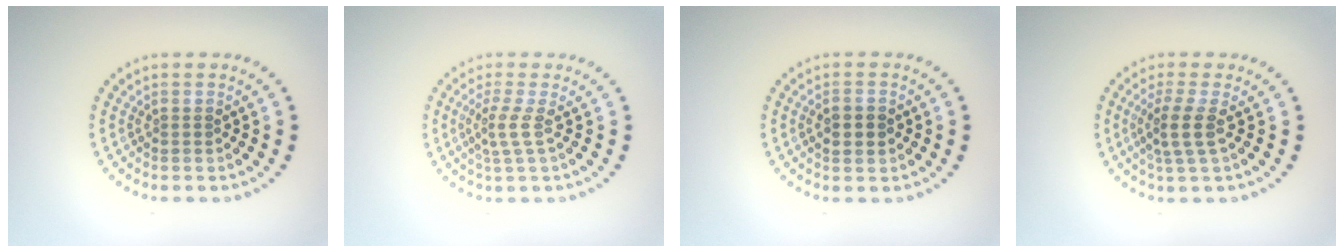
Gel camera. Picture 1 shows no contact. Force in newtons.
{"total": 2.0, "press": 1.4, "slide": 1.5}
{"total": 2.7, "press": 2.7, "slide": 0.2}
{"total": 2.7, "press": 2.1, "slide": 1.6}